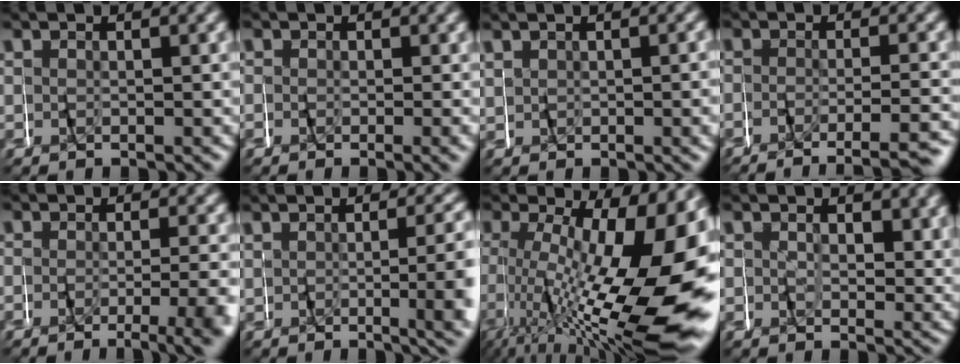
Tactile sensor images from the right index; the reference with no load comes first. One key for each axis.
{"total": 0.6, "fx": -0.1, "fy": 0.4, "fz": 0.3, "tx": -0.001, "ty": -0.004, "tz": -0.003}
{"total": 0.6, "fx": 0.6, "fy": -0.2, "fz": -0.1, "tx": 0.004, "ty": 0.009, "tz": 0.010}
{"total": 4.2, "fx": -3.5, "fy": 0.9, "fz": 2.1, "tx": -0.026, "ty": -0.008, "tz": -0.055}
{"total": 5.0, "fx": -2.8, "fy": 1.6, "fz": 3.8, "tx": -0.039, "ty": -0.013, "tz": -0.041}
{"total": 4.2, "fx": -0.2, "fy": 0.5, "fz": 4.2, "tx": -0.029, "ty": 0.011, "tz": -0.002}
{"total": 16.5, "fx": -1.6, "fy": 6.6, "fz": 15.0, "tx": -0.201, "ty": -0.011, "tz": -0.010}
{"total": 2.2, "fx": 1.7, "fy": 1.3, "fz": 0.7, "tx": -0.018, "ty": -0.004, "tz": 0.026}